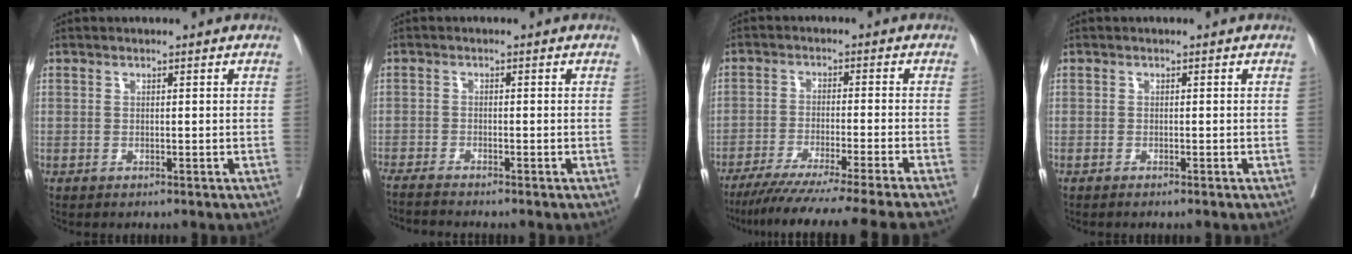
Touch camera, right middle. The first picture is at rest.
{"total": 4.8, "force": [-4.4, -0.6, 1.7], "torque": [-0.020, -0.014, -0.075]}
{"total": 18.7, "force": [-16.1, -2.7, 9.1], "torque": [-0.117, -0.062, -0.243]}
{"total": 1.1, "force": [-0.9, 0.0, 0.6], "torque": [-0.011, -0.002, -0.011]}